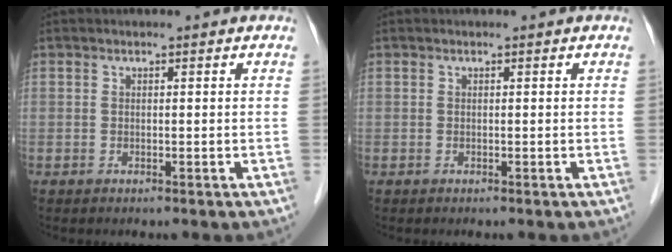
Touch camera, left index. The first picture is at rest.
{"total": 0.0}